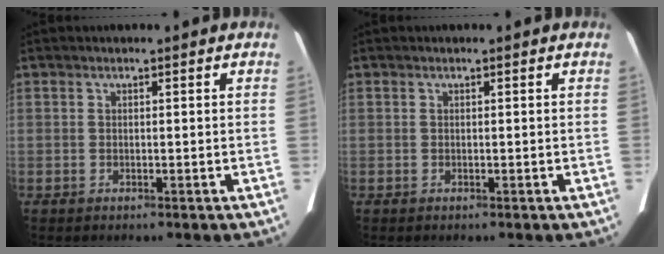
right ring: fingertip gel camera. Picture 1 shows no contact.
{"total": 0.0}